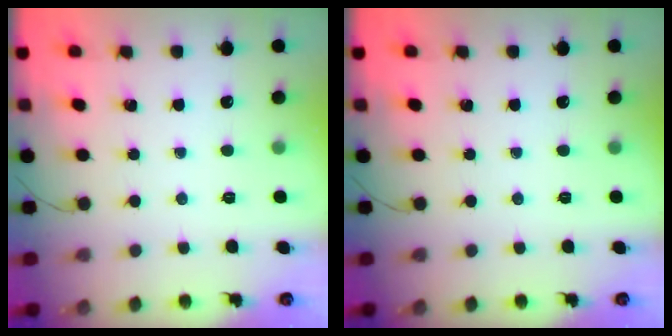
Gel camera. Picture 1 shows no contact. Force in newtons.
{"total": 0.0}